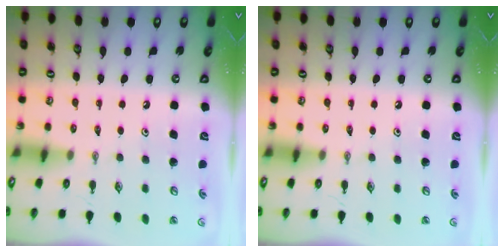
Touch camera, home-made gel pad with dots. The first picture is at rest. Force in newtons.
{"total": 0.0}